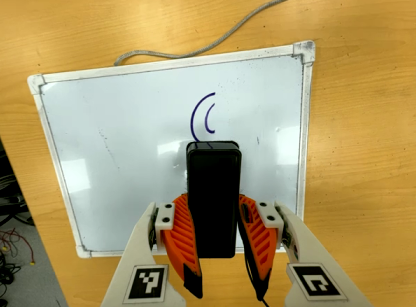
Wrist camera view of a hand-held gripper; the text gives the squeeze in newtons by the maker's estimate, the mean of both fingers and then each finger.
{"total": 9.5, "left": 7.6, "right": 11.3}